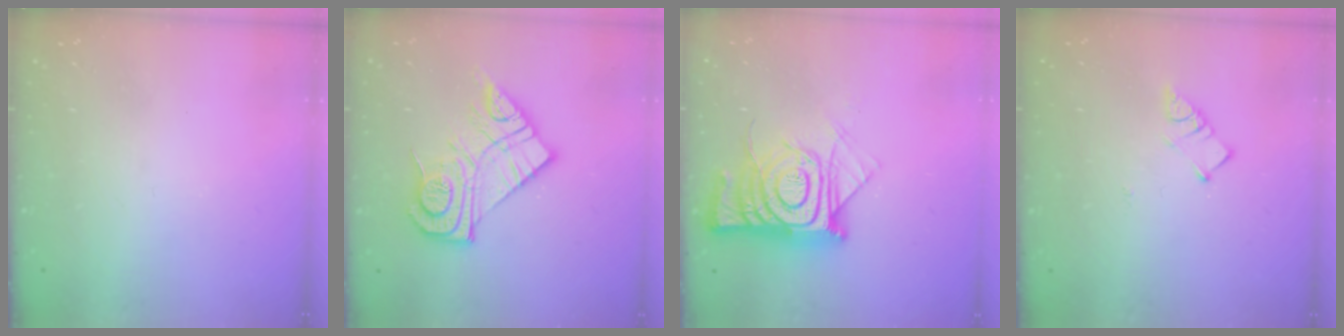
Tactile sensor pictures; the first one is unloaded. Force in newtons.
{"total": 15.6, "press": 15.5, "slide": 0.9}
{"total": 15.9, "press": 15.8, "slide": 1.6}
{"total": 3.3, "press": 3.3, "slide": 0.2}